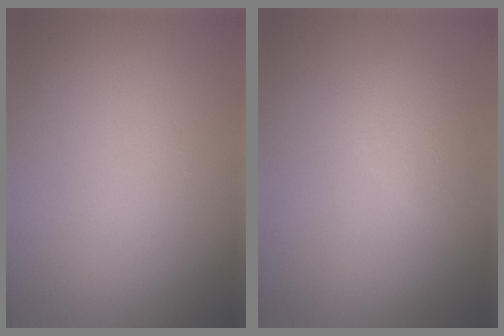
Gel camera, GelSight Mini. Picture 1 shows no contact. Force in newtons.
{"total": 1.5, "press": 1.5, "slide": 0.1}